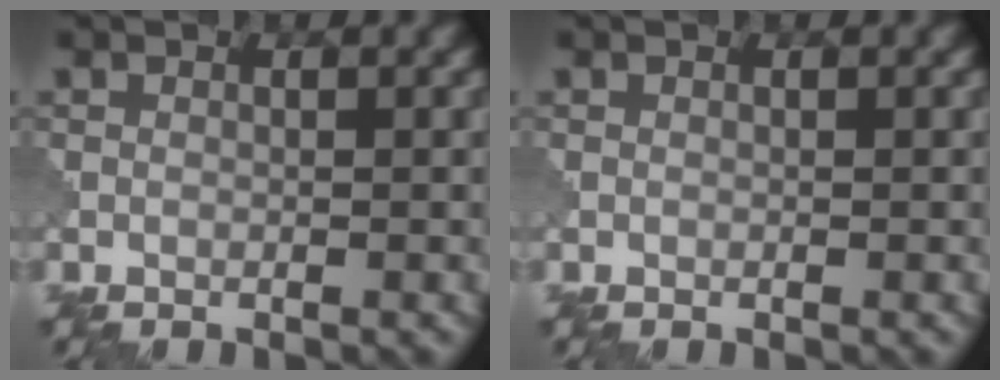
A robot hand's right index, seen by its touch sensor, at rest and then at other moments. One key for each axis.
{"total": 0.0}